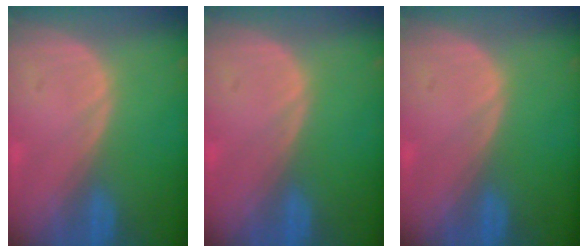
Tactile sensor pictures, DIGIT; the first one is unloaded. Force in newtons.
{"total": 0.0}
{"total": 0.0}